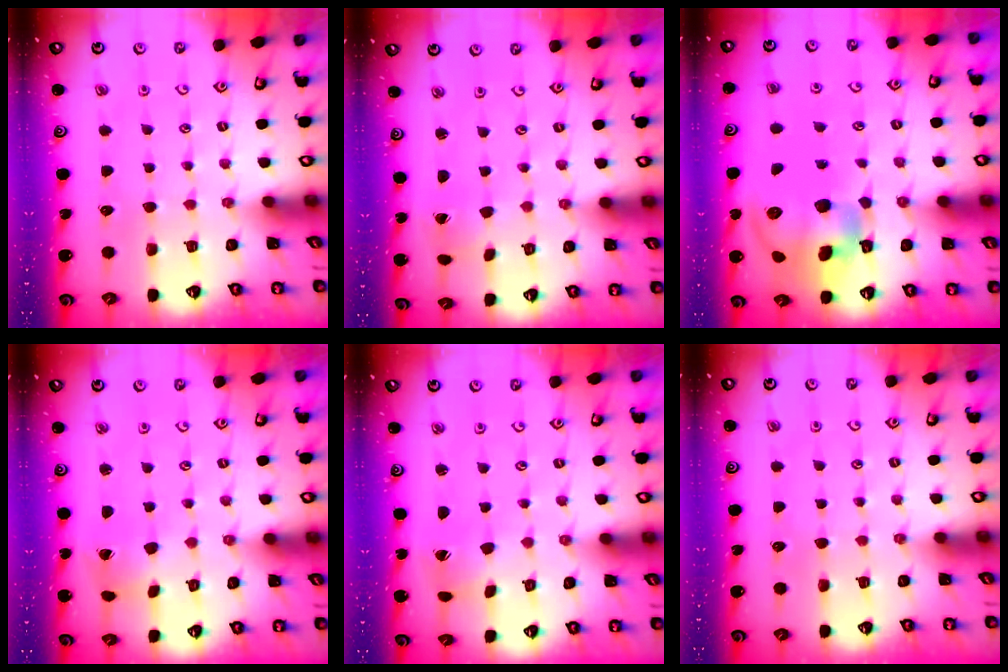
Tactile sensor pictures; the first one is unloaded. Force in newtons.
{"total": 0.7, "press": 0.7, "slide": 0.1}
{"total": 16.9, "press": 16.7, "slide": 3.0}
{"total": 1.6, "press": 1.5, "slide": 0.3}
{"total": 2.2, "press": 2.2, "slide": 0.1}
{"total": 0.0}